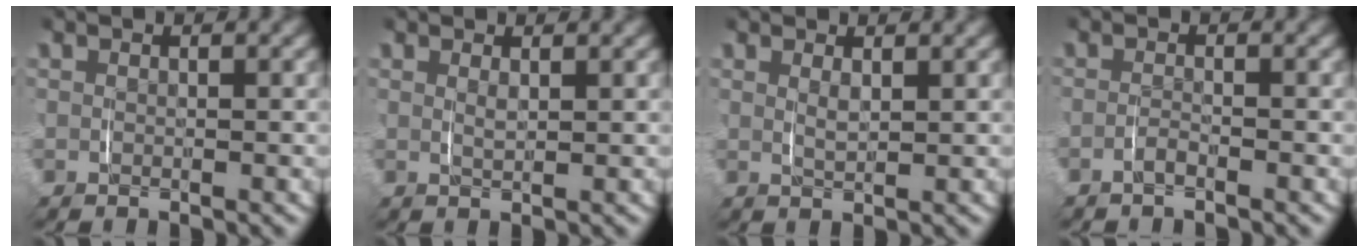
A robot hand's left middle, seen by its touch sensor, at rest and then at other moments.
{"total": 0.9, "force": [0.6, -0.1, 0.6], "torque": [-0.011, -0.006, 0.014]}
{"total": 1.3, "force": [0.8, 0.2, 1.0], "torque": [-0.020, -0.007, 0.017]}
{"total": 1.2, "force": [-1.2, -0.2, 0.2], "torque": [-0.007, -0.001, -0.024]}